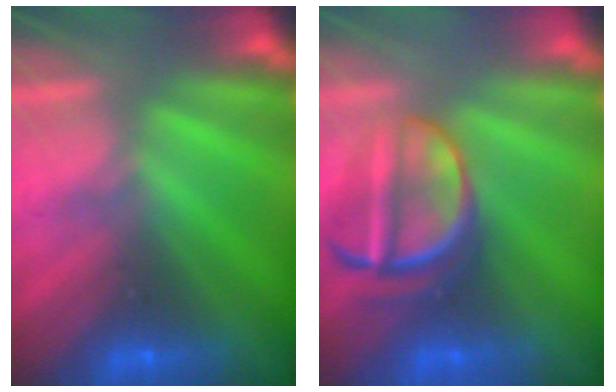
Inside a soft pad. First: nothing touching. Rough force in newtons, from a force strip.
{"total": 3.7}